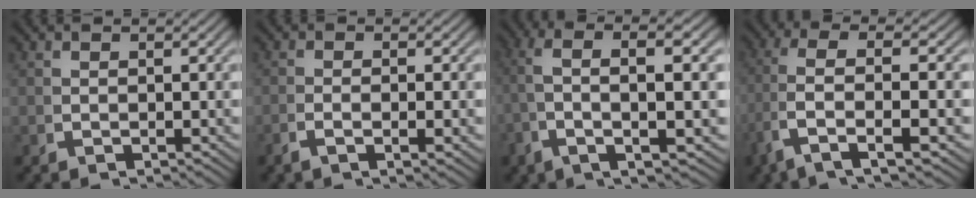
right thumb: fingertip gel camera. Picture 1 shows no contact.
{"total": 1.3, "force": [-0.5, 0.0, 1.1], "torque": [-0.021, 0.000, -0.012]}
{"total": 7.7, "force": [1.5, 1.7, 7.3], "torque": [-0.136, 0.012, 0.024]}
{"total": 7.4, "force": [-0.7, 2.9, 6.7], "torque": [-0.172, -0.021, 0.008]}